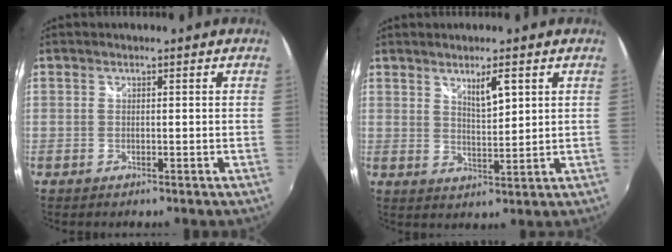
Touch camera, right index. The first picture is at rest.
{"total": 4.9, "force": [2.9, 1.1, 3.9], "torque": [-0.065, -0.002, 0.054]}